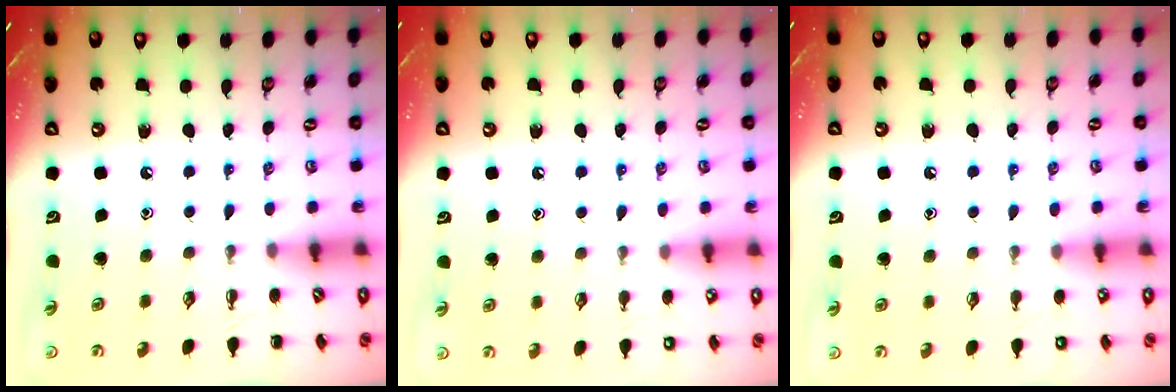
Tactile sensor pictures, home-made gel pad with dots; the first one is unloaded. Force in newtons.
{"total": 8.4, "press": 8.1, "slide": 2.2}
{"total": 7.6, "press": 7.1, "slide": 2.7}